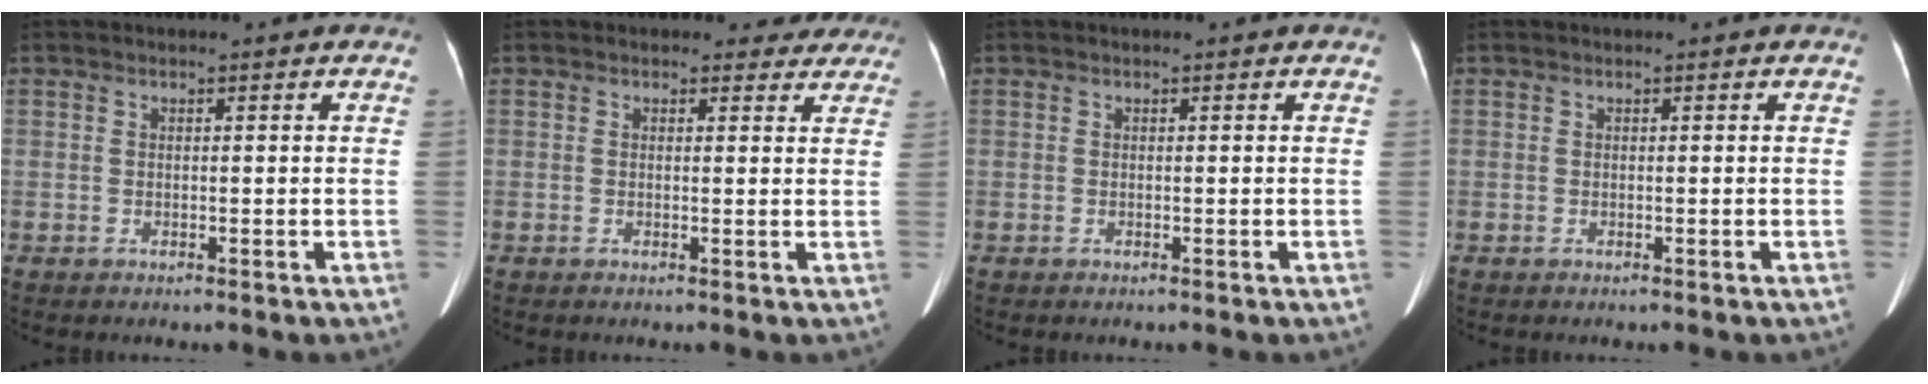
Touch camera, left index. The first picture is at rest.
{"total": 3.8, "force": [3.4, 1.8, 0.1], "torque": [0.018, -0.002, 0.022]}
{"total": 0.0}
{"total": 0.0}